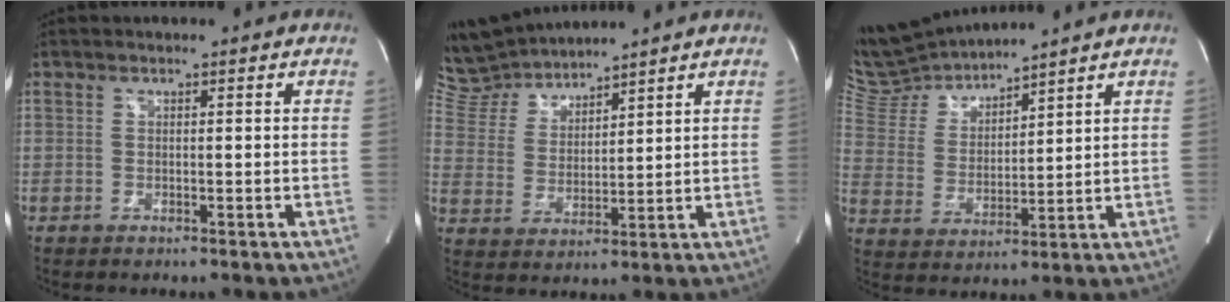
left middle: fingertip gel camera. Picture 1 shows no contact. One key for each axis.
{"total": 7.9, "fx": 7.8, "fy": 1.1, "fz": 0.1, "tx": -0.022, "ty": 0.019, "tz": 0.169}
{"total": 9.7, "fx": 9.6, "fy": 0.1, "fz": 0.8, "tx": -0.043, "ty": 0.014, "tz": 0.210}